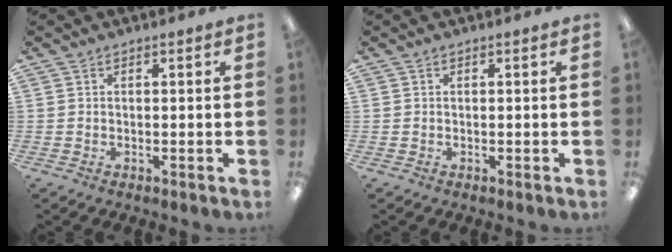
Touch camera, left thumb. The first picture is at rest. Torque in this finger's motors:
{"motor_torque": [0.01, 0.04, -0.20, 0.15, 0.00]}